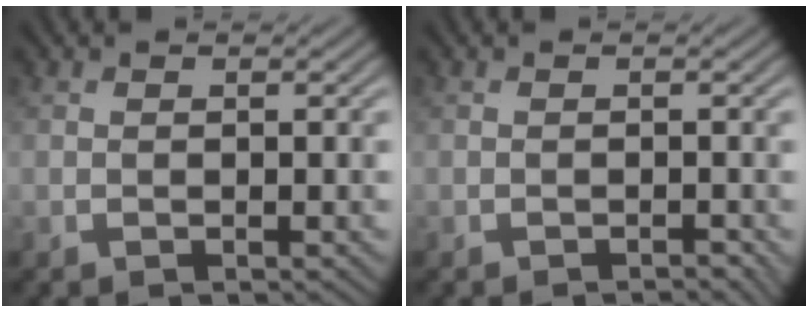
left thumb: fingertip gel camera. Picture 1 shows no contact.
{"total": 0.7, "force": [-0.7, 0.1, 0.3], "torque": [-0.001, 0.004, -0.010]}